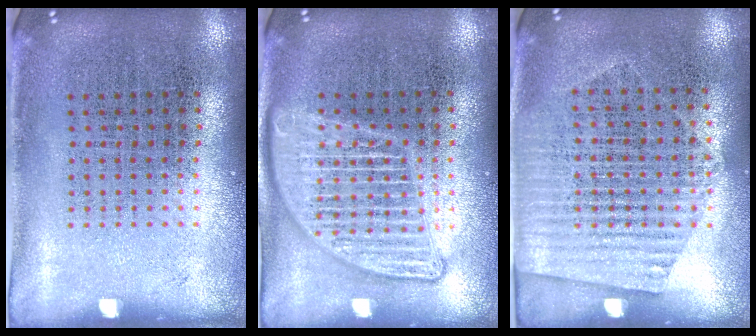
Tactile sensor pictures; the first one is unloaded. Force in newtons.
{"total": 2.8, "press": 2.8, "slide": 0.3}
{"total": 1.5, "press": 1.2, "slide": 0.9}